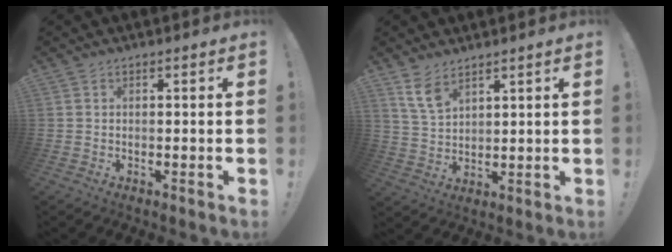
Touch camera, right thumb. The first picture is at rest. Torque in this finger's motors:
{"motor_torque": [0.48, 0.55, 0.28, -0.09, 0.14]}